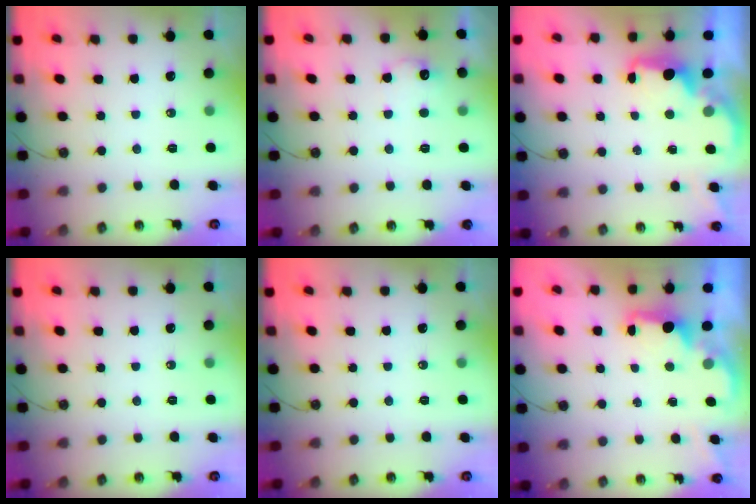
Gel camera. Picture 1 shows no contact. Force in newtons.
{"total": 6.9, "press": 6.8, "slide": 1.2}
{"total": 2.0, "press": 1.9, "slide": 0.7}
{"total": 0.0}
{"total": 0.0}
{"total": 1.7, "press": 1.5, "slide": 0.6}